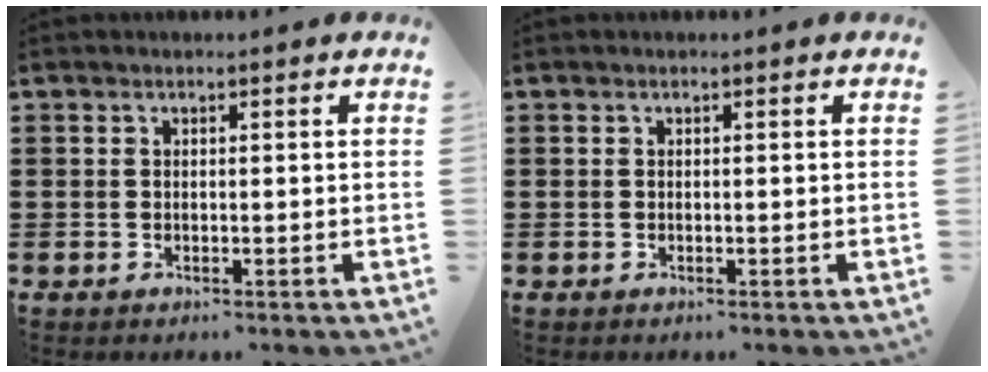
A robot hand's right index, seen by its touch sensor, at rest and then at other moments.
{"total": 0.0}